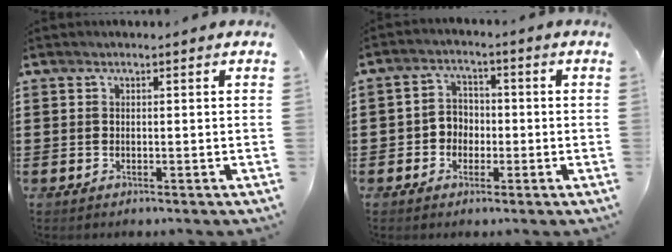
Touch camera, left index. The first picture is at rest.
{"total": 3.6, "force": [-1.3, 3.1, 1.4], "torque": [-0.036, 0.009, -0.031]}